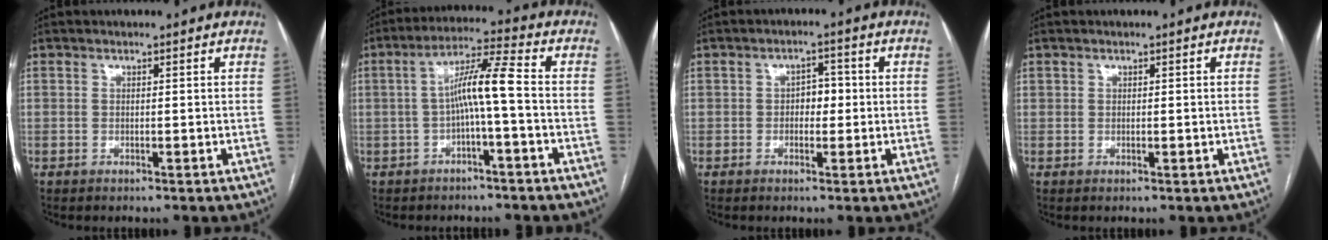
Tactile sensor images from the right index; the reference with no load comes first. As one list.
[{"total": 7.3, "force": [-0.9, 0.0, 7.3], "torque": [-0.128, 0.027, -0.017]}, {"total": 3.2, "force": [-0.1, 2.0, 2.5], "torque": [-0.031, 0.011, -0.003]}, {"total": 0.7, "force": [0.4, 0.6, 0.3], "torque": [-0.001, 0.002, 0.007]}]